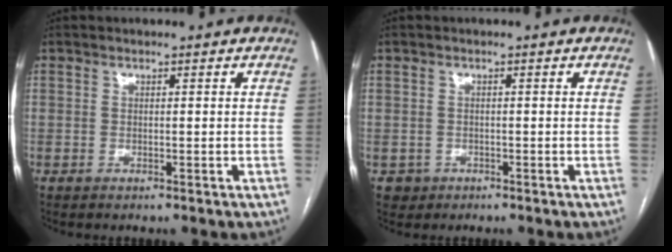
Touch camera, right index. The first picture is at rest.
{"total": 2.1, "force": [-0.8, 1.9, -0.1], "torque": [0.004, 0.010, -0.010]}